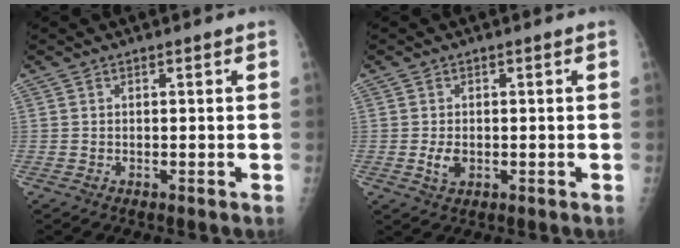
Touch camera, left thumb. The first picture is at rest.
{"total": 3.1, "force": [-0.7, 2.0, 2.2], "torque": [-0.036, 0.000, -0.008]}